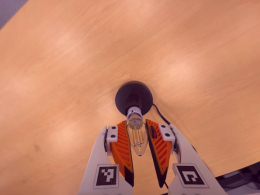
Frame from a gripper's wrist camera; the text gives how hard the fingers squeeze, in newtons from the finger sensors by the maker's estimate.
{"total": 12.1, "left": 12.8, "right": 11.4}